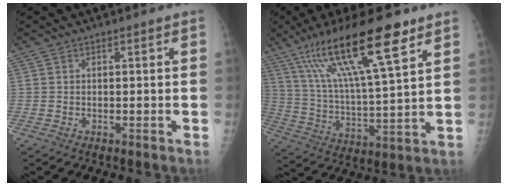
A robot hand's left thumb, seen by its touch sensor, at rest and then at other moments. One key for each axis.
{"total": 20.4, "fx": 12.0, "fy": 3.6, "fz": 16.1, "tx": -0.287, "ty": -0.034, "tz": 0.219}